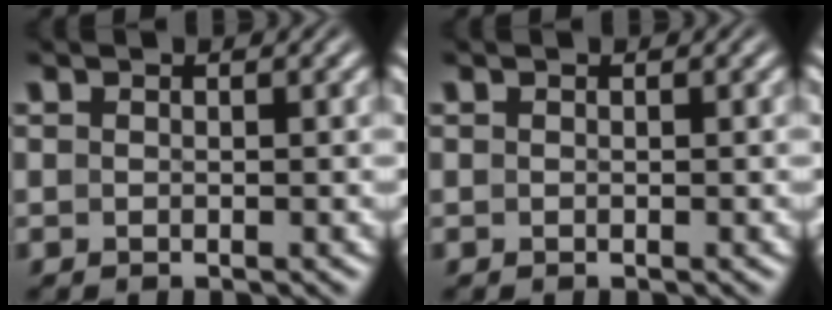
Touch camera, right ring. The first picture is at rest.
{"total": 0.0}